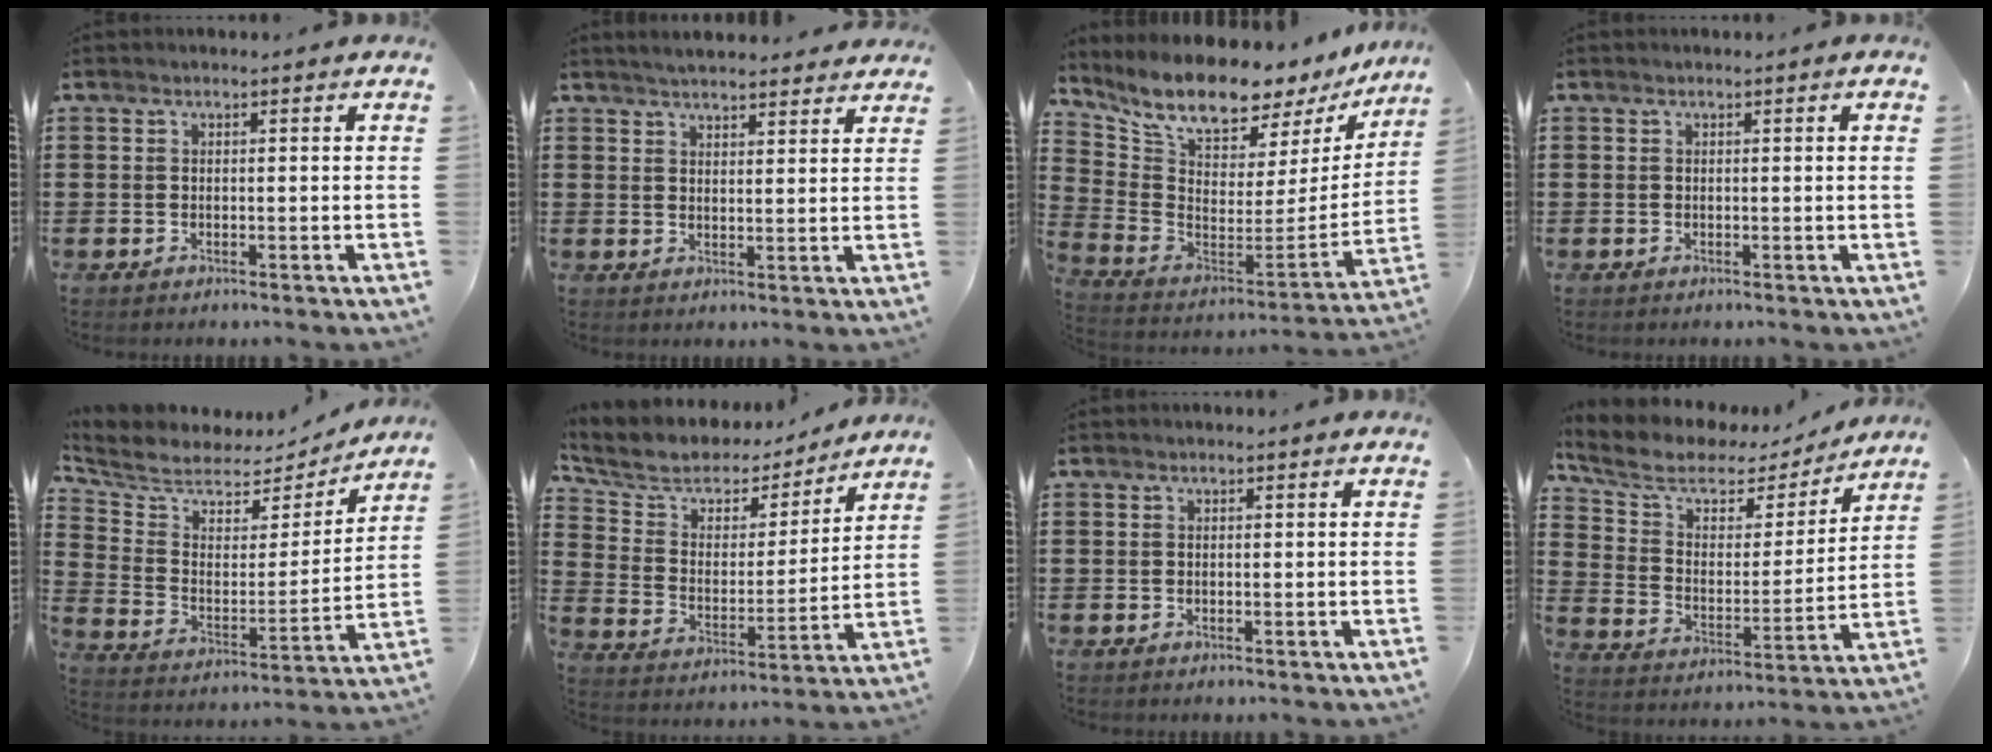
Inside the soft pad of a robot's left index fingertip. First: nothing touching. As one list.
[{"total": 3.3, "force": [3.2, 0.2, 0.4], "torque": [-0.017, -0.008, 0.060]}, {"total": 9.7, "force": [8.4, 2.6, 4.1], "torque": [-0.108, -0.072, 0.144]}, {"total": 0.8, "force": [0.1, -0.1, 0.8], "torque": [-0.014, -0.002, 0.002]}, {"total": 6.5, "force": [5.5, 2.9, 1.8], "torque": [-0.072, -0.036, 0.093]}, {"total": 6.3, "force": [5.3, 3.0, 1.8], "torque": [-0.072, -0.035, 0.086]}, {"total": 0.0}, {"total": 7.1, "force": [5.1, 3.6, 3.3], "torque": [-0.095, -0.026, 0.086]}]